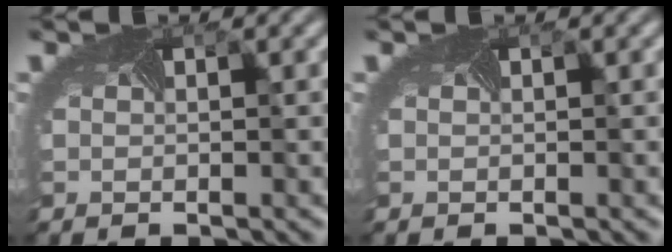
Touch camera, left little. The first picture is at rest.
{"total": 0.0}